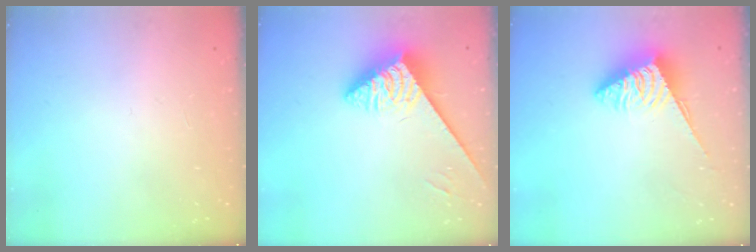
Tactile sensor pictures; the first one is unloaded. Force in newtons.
{"total": 3.7, "press": 3.7, "slide": 0.6}
{"total": 3.9, "press": 3.9, "slide": 0.4}